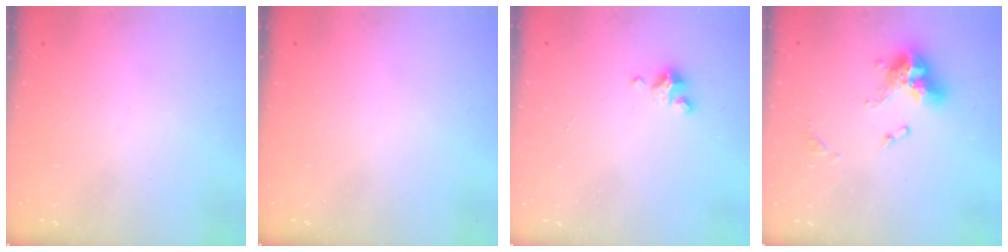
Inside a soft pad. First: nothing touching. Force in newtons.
{"total": 0.0}
{"total": 3.0, "press": 3.0, "slide": 0.2}
{"total": 11.3, "press": 11.3, "slide": 1.0}